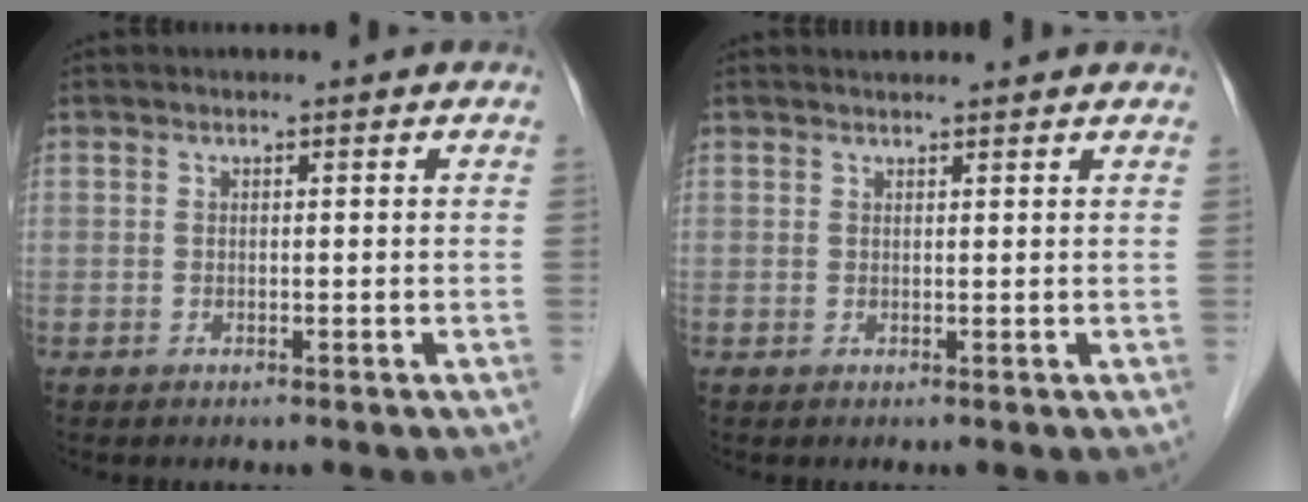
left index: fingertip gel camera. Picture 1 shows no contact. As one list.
[{"total": 2.7, "force": [2.7, 0.1, 0.6], "torque": [-0.013, 0.022, 0.035]}]